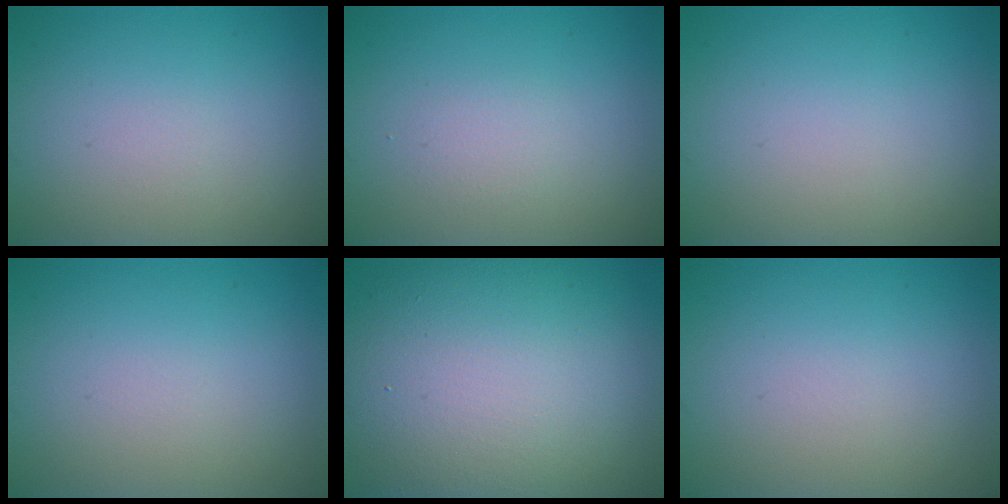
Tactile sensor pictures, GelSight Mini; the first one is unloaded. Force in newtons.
{"total": 1.2, "press": 1.2, "slide": 0.0}
{"total": 0.0}
{"total": 0.0}
{"total": 15.5, "press": 15.5, "slide": 0.5}
{"total": 0.0}